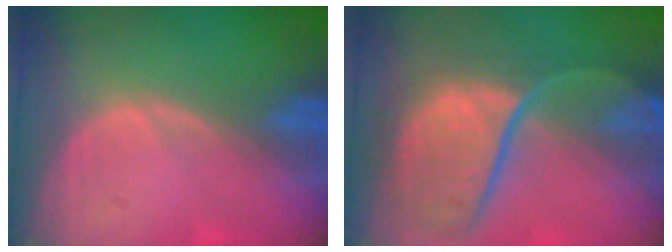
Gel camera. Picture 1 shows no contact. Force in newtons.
{"total": 11.7, "press": 9.8, "slide": 6.4}